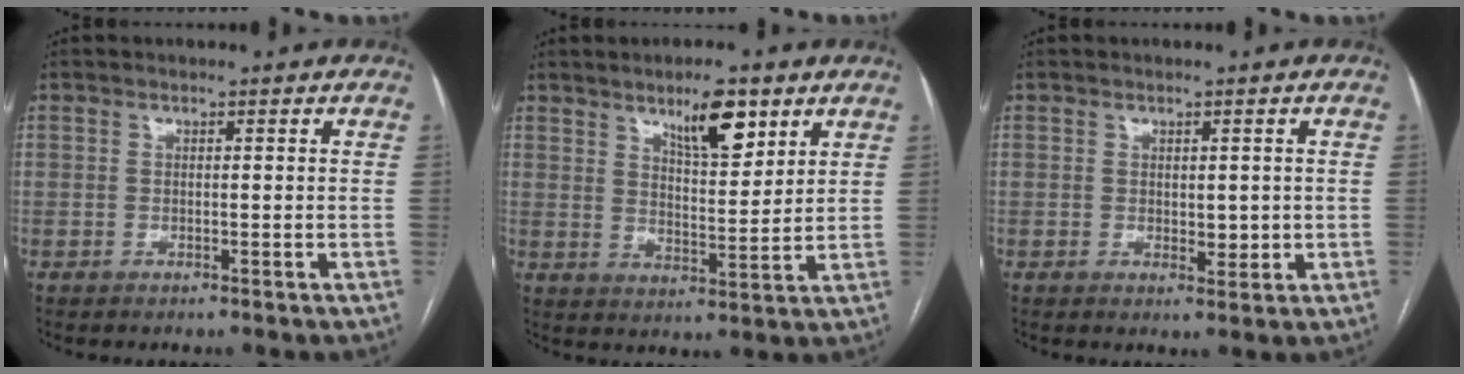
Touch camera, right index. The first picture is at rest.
{"total": 8.3, "force": [5.2, 2.3, 6.1], "torque": [-0.103, -0.002, 0.089]}
{"total": 2.5, "force": [0.1, 1.4, 2.1], "torque": [-0.026, -0.005, 0.007]}